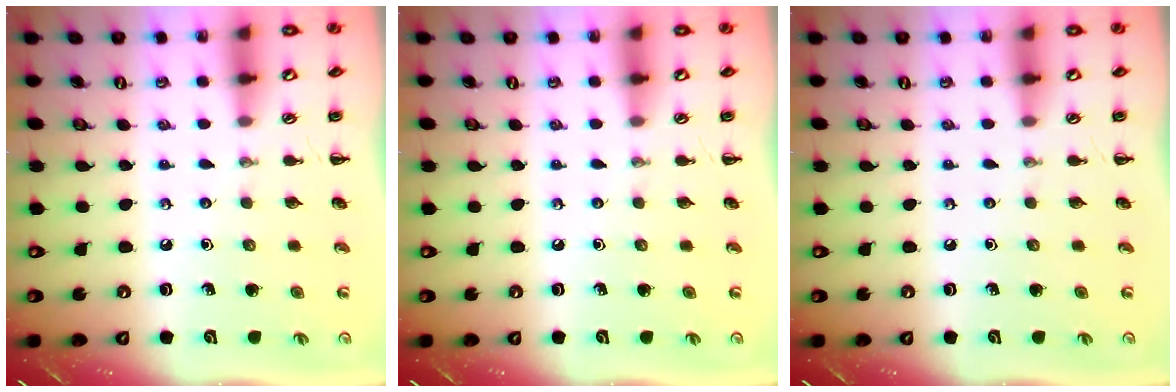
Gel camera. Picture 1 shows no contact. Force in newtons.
{"total": 0.0}
{"total": 0.0}